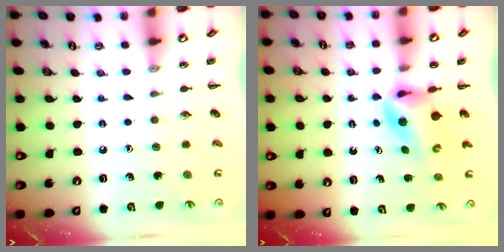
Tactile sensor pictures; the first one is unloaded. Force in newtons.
{"total": 4.7, "press": 4.6, "slide": 0.8}